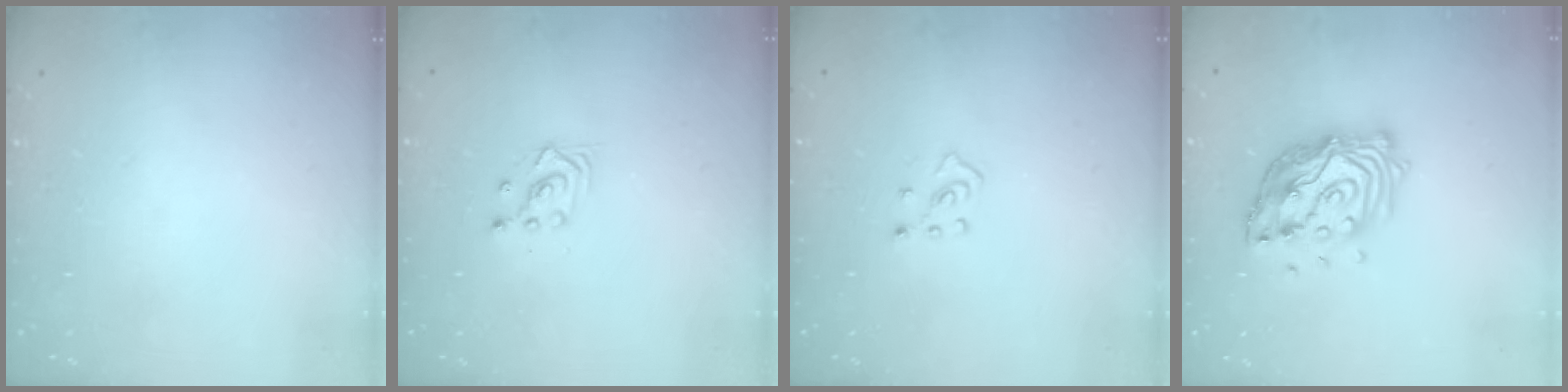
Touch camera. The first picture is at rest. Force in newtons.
{"total": 2.3, "press": 2.3, "slide": 0.3}
{"total": 4.2, "press": 4.1, "slide": 0.7}
{"total": 13.5, "press": 13.5, "slide": 1.2}